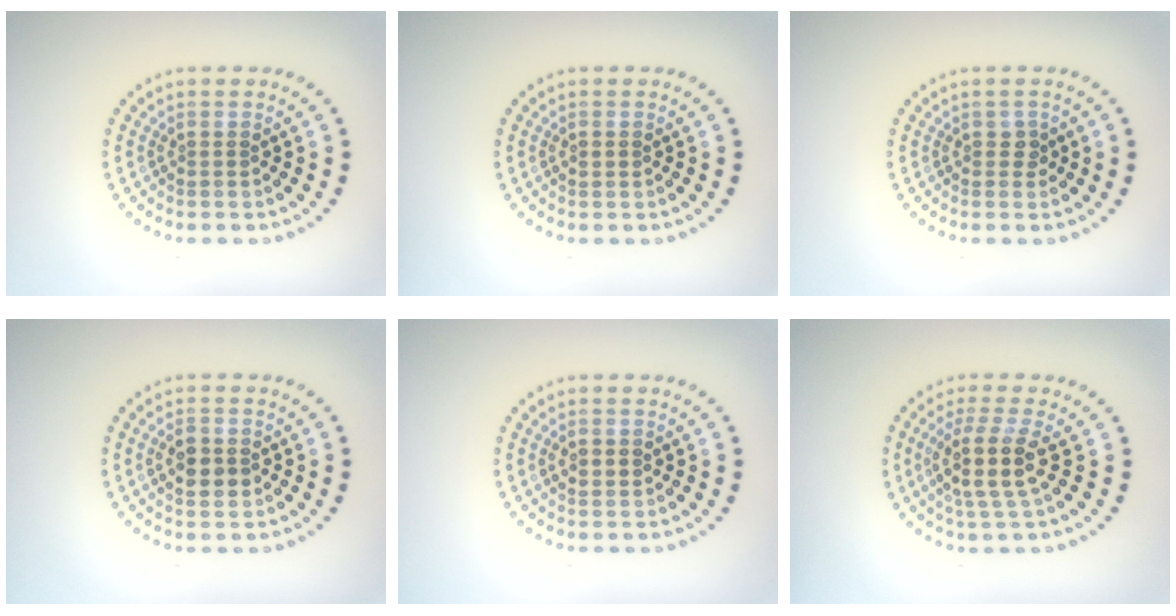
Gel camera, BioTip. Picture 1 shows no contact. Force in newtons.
{"total": 0.9, "press": 0.9, "slide": 0.1}
{"total": 1.0, "press": 0.9, "slide": 0.3}
{"total": 2.9, "press": 2.9, "slide": 0.1}
{"total": 1.5, "press": 1.5, "slide": 0.1}
{"total": 3.8, "press": 3.1, "slide": 2.2}